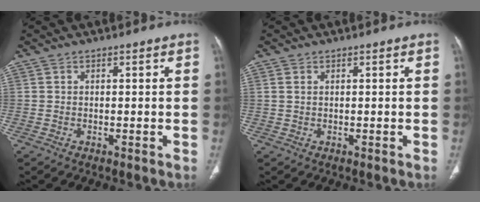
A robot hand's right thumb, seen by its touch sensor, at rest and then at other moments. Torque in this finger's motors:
{"motor_torque": [0.60, 0.00, -0.02, -0.36, -0.02]}